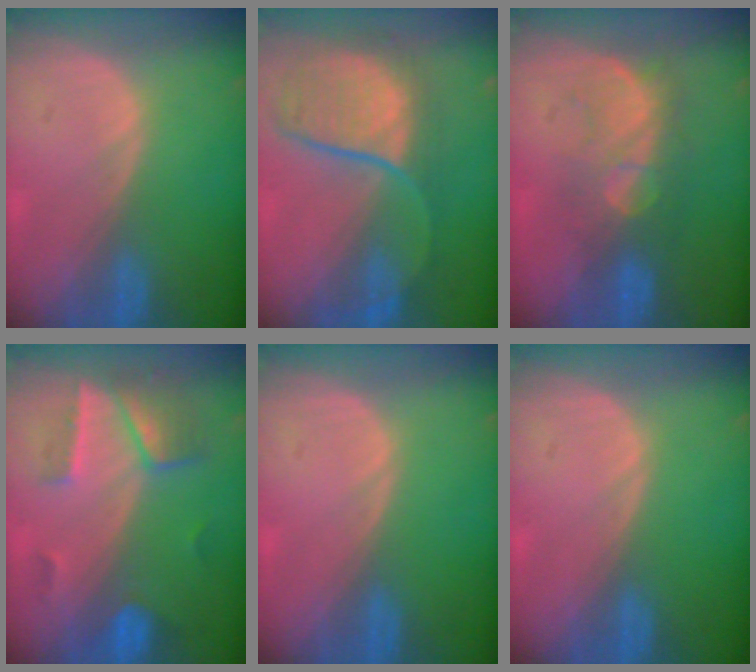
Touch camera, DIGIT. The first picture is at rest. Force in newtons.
{"total": 9.8, "press": 9.1, "slide": 3.4}
{"total": 7.7, "press": 7.5, "slide": 1.9}
{"total": 7.2, "press": 6.3, "slide": 3.5}
{"total": 0.0}
{"total": 0.0}